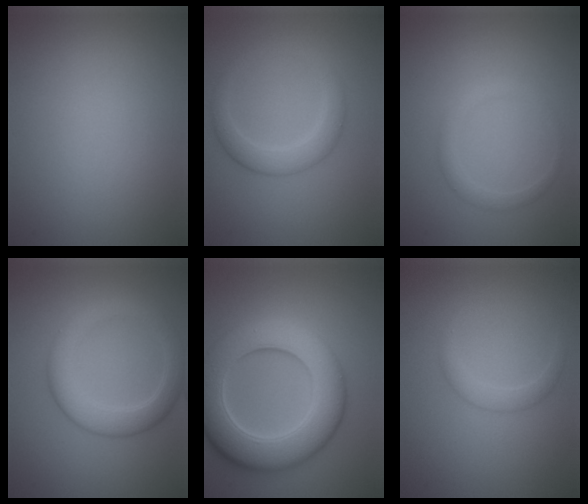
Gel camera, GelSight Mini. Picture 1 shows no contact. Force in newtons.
{"total": 2.9, "press": 2.9, "slide": 0.1}
{"total": 1.4, "press": 1.4, "slide": 0.1}
{"total": 4.4, "press": 4.4, "slide": 0.3}
{"total": 10.4, "press": 10.4, "slide": 0.2}
{"total": 1.4, "press": 1.4, "slide": 0.1}